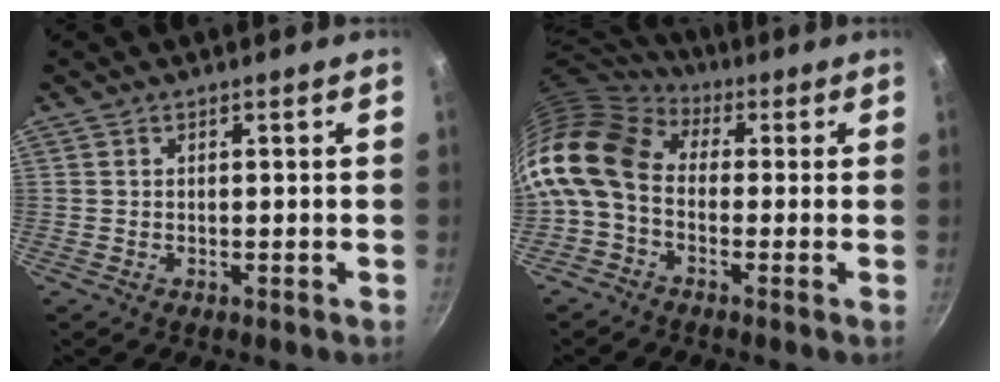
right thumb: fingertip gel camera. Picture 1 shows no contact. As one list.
[{"total": 14.5, "force": [0.0, 10.5, 10.0], "torque": [-0.200, 0.028, -0.021]}]